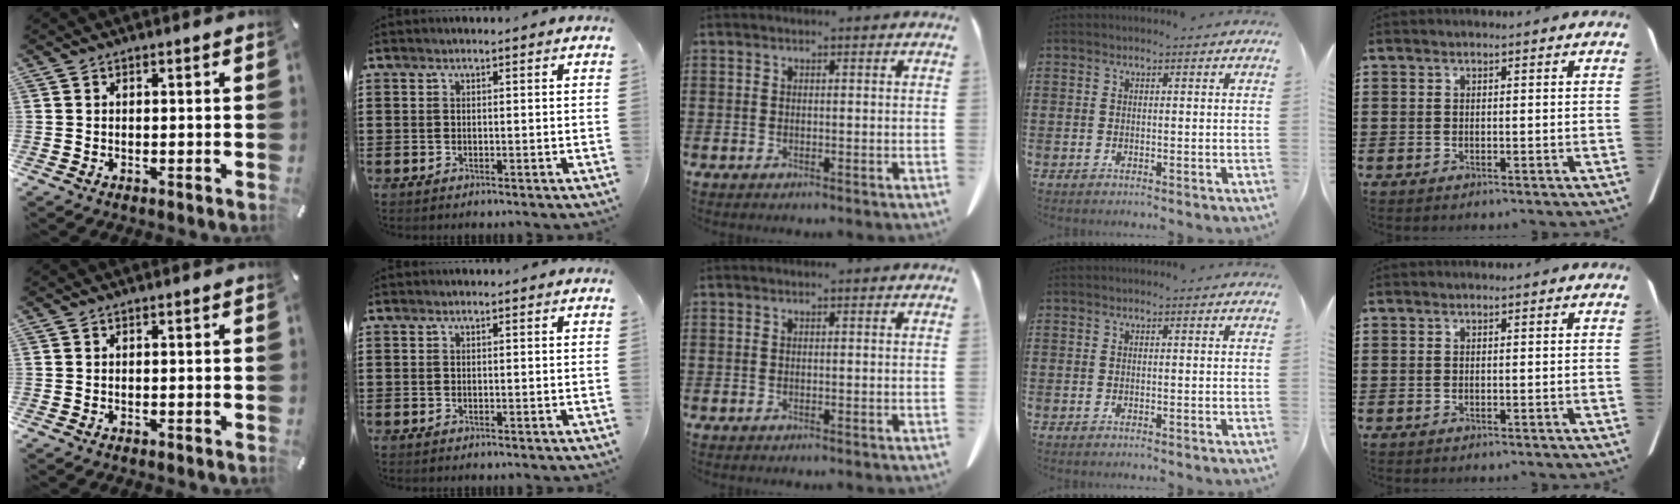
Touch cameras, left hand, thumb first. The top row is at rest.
{}